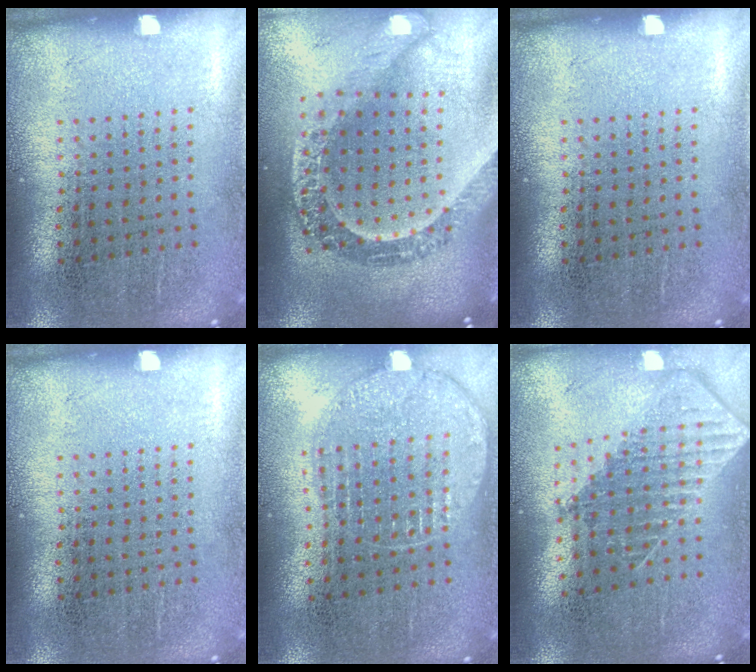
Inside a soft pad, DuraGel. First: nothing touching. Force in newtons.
{"total": 3.1, "press": 2.3, "slide": 2.0}
{"total": 0.0}
{"total": 0.0}
{"total": 1.1, "press": 1.1, "slide": 0.1}
{"total": 1.9, "press": 1.5, "slide": 1.1}